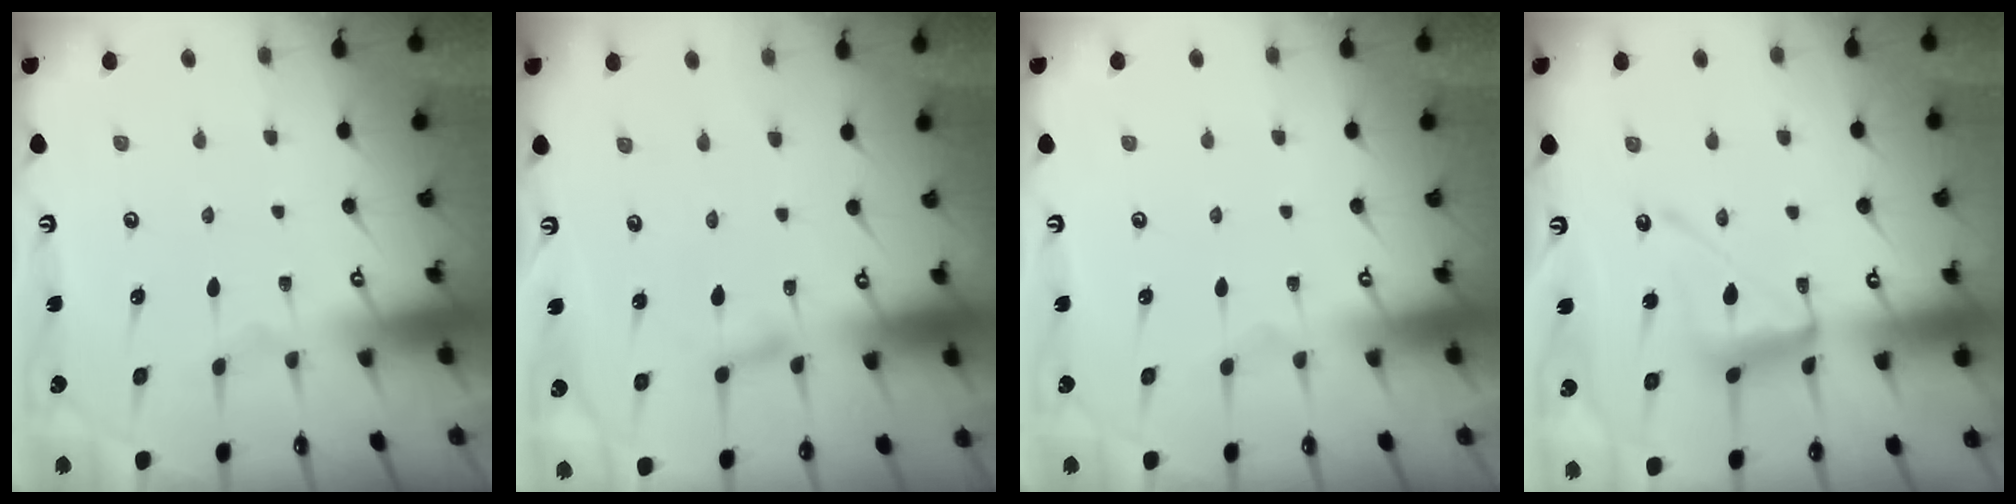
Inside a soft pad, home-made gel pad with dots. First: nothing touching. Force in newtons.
{"total": 2.1, "press": 2.1, "slide": 0.2}
{"total": 0.0}
{"total": 13.5, "press": 13.5, "slide": 1.1}